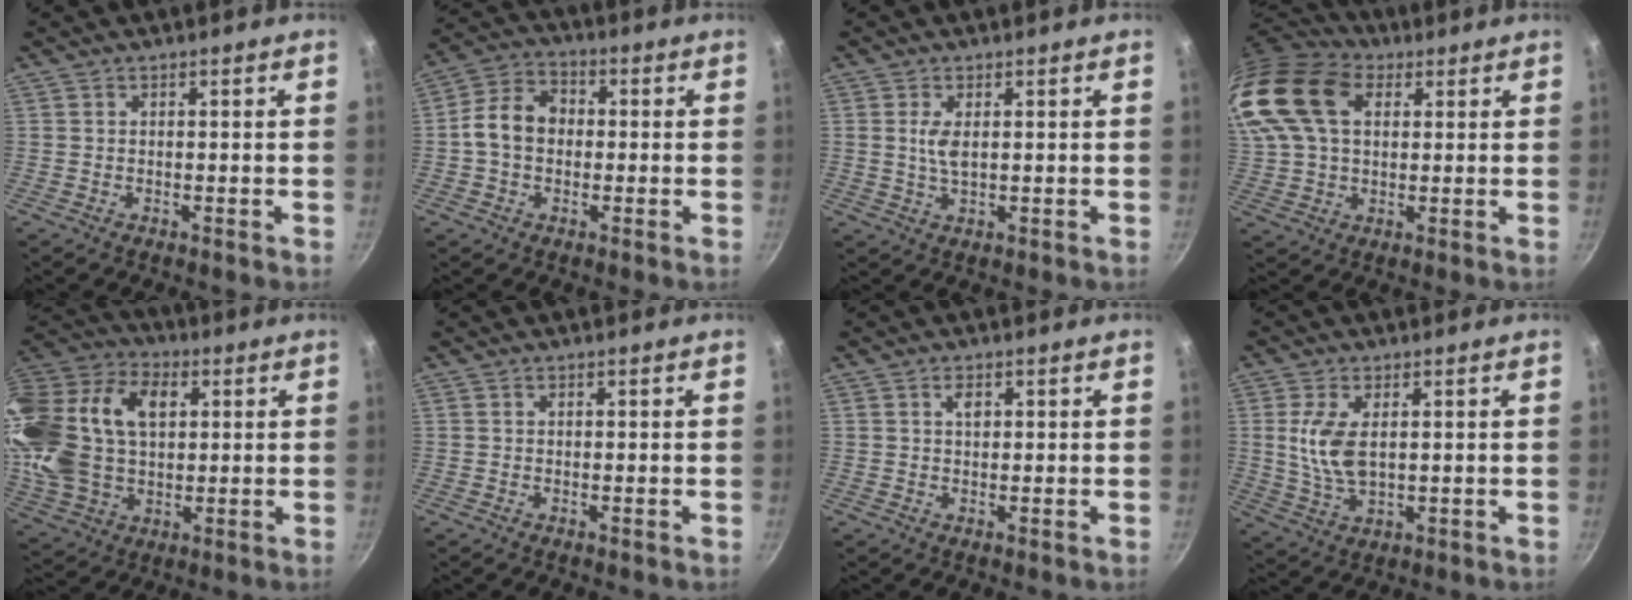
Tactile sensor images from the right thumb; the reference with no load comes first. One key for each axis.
{"total": 8.7, "fx": -0.3, "fy": 6.7, "fz": 5.5, "tx": -0.080, "ty": 0.025, "tz": -0.022}
{"total": 3.3, "fx": 0.7, "fy": 1.4, "fz": 2.9, "tx": -0.057, "ty": -0.004, "tz": 0.014}
{"total": 23.4, "fx": 8.1, "fy": 15.5, "fz": 15.6, "tx": -0.346, "ty": 0.029, "tz": 0.142}
{"total": 26.5, "fx": 5.1, "fy": 17.4, "fz": 19.3, "tx": -0.381, "ty": 0.019, "tz": 0.090}
{"total": 0.0}
{"total": 1.9, "fx": 0.7, "fy": 1.1, "fz": 1.4, "tx": -0.019, "ty": -0.002, "tz": 0.009}
{"total": 8.0, "fx": 1.3, "fy": 4.1, "fz": 6.8, "tx": -0.136, "ty": -0.007, "tz": 0.029}